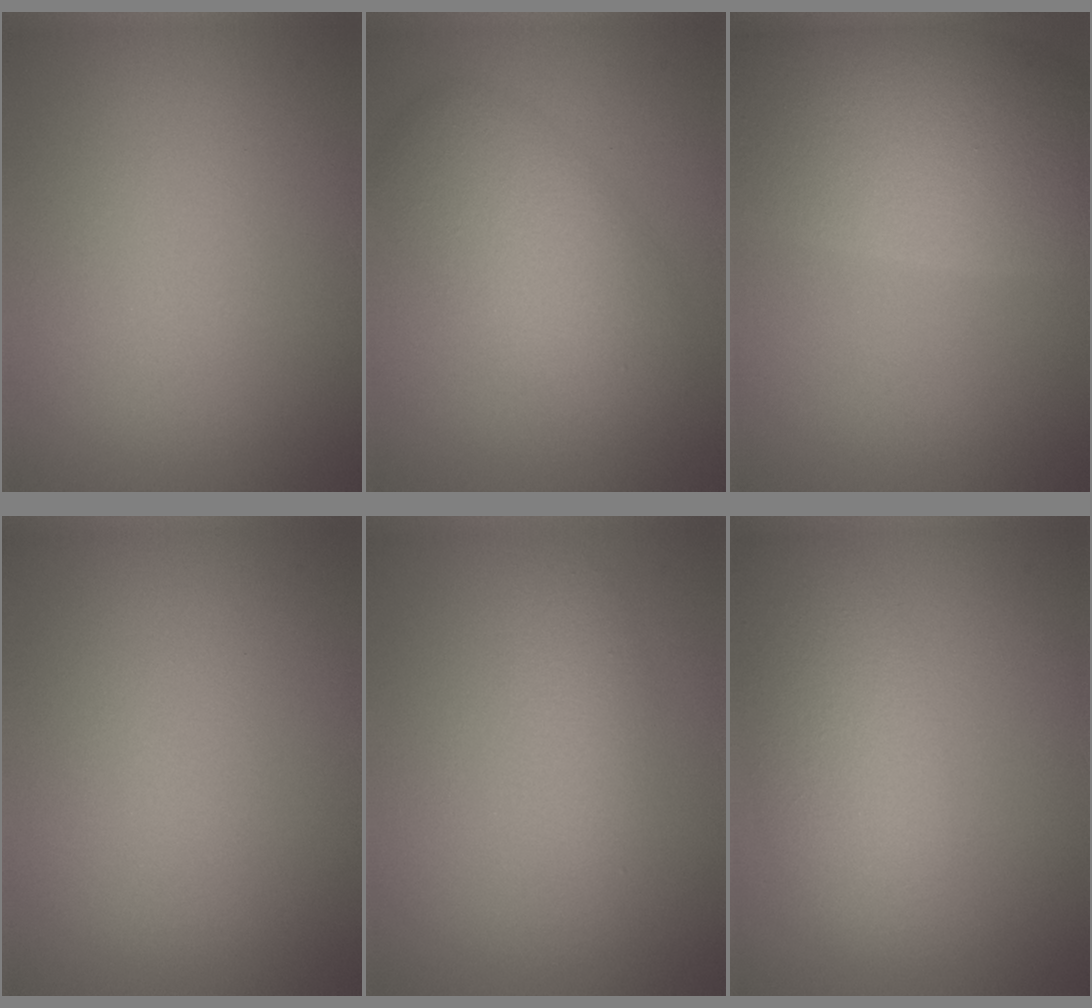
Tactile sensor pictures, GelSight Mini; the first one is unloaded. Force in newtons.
{"total": 5.2, "press": 5.2, "slide": 0.2}
{"total": 10.6, "press": 10.5, "slide": 0.4}
{"total": 0.0}
{"total": 2.0, "press": 2.0, "slide": 0.1}
{"total": 5.4, "press": 5.4, "slide": 0.3}